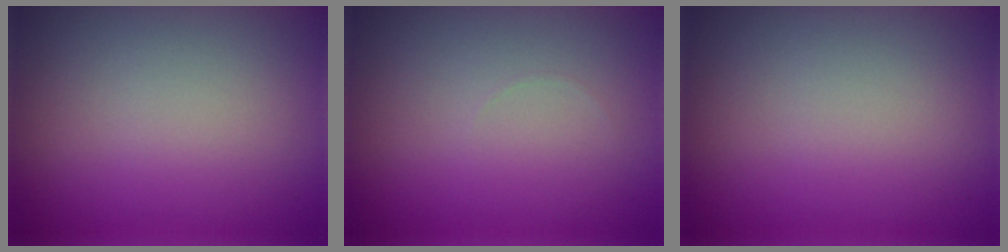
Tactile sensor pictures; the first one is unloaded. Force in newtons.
{"total": 0.0}
{"total": 0.0}